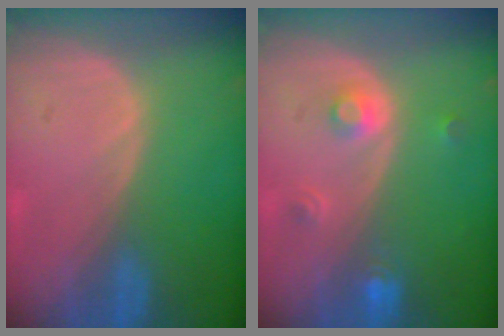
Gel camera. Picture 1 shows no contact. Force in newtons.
{"total": 3.0, "press": 2.8, "slide": 1.2}